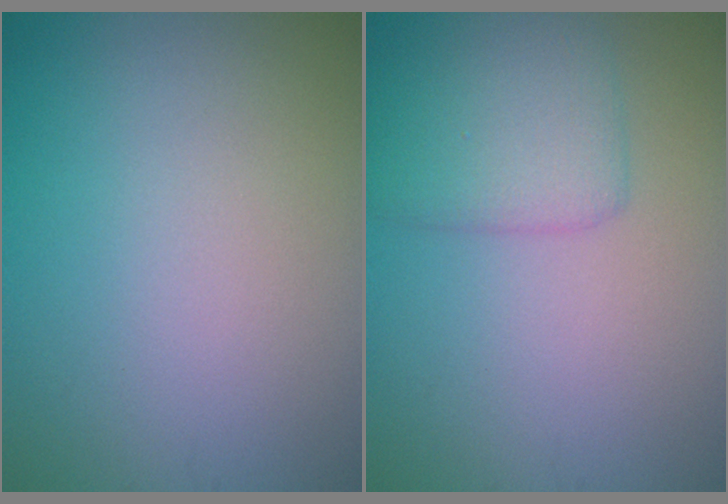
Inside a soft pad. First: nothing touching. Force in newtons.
{"total": 3.1, "press": 3.1, "slide": 0.1}